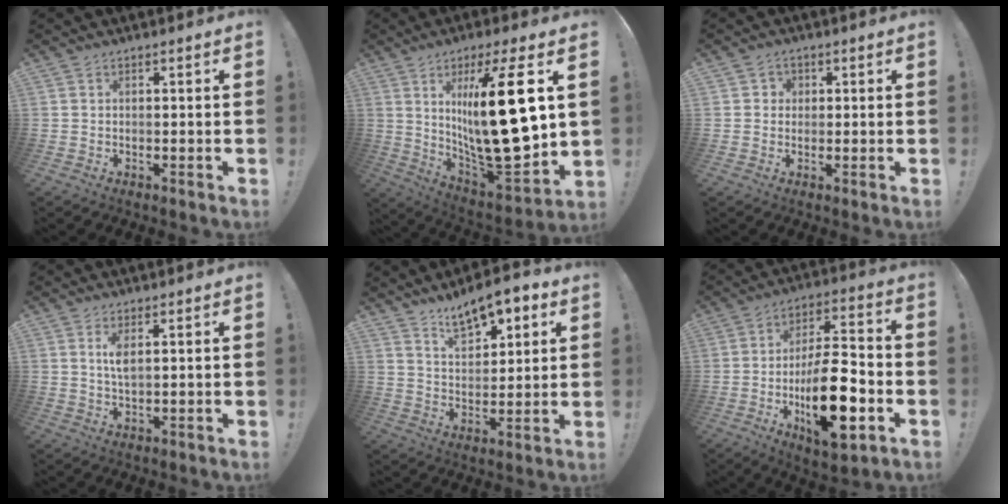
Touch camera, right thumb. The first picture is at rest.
{"total": 25.5, "force": [5.4, 7.1, 23.9], "torque": [-0.417, -0.044, 0.079]}
{"total": 2.5, "force": [0.1, 2.4, 0.7], "torque": [-0.012, 0.005, 0.000]}
{"total": 3.9, "force": [1.4, 1.2, 3.4], "torque": [-0.063, -0.003, 0.022]}
{"total": 11.2, "force": [8.2, 4.9, 5.9], "torque": [-0.085, -0.053, 0.147]}
{"total": 19.9, "force": [-5.8, 8.0, 17.2], "torque": [-0.298, 0.022, -0.087]}